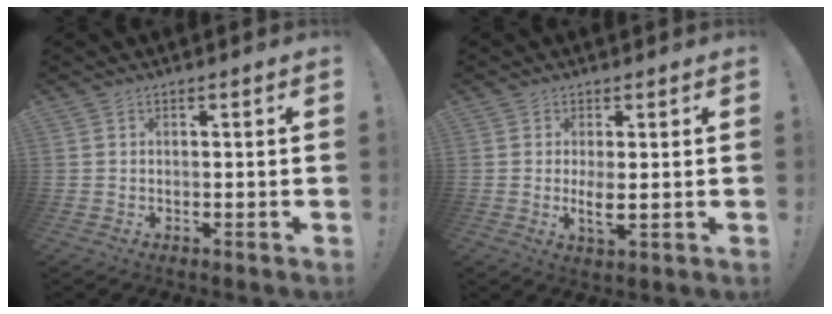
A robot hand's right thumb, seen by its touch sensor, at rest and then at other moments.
{"total": 4.2, "force": [0.2, 1.0, 4.1], "torque": [-0.067, -0.012, 0.003]}